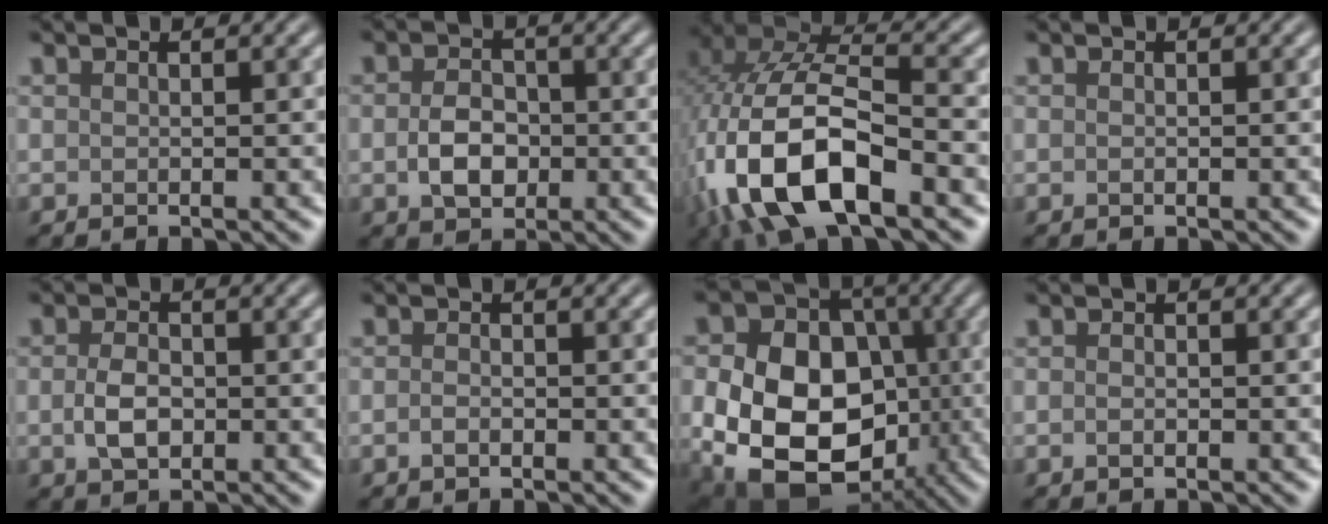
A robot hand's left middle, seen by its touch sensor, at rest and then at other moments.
{"total": 3.4, "force": [-0.6, 2.4, 2.4], "torque": [-0.047, 0.000, -0.014]}
{"total": 13.5, "force": [-5.0, 5.9, 11.0], "torque": [-0.239, -0.004, -0.096]}
{"total": 0.0}
{"total": 2.7, "force": [-0.4, 1.8, 2.1], "torque": [-0.045, -0.002, -0.008]}
{"total": 0.9, "force": [-0.4, 0.4, 0.6], "torque": [-0.014, 0.001, -0.009]}
{"total": 15.8, "force": [-3.2, 11.8, 10.0], "torque": [-0.161, -0.030, -0.053]}
{"total": 0.5, "force": [-0.2, 0.3, 0.4], "torque": [-0.010, 0.000, -0.004]}